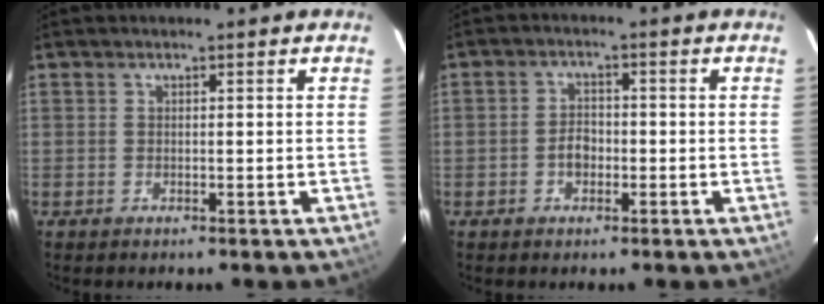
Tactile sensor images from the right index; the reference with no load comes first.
{"total": 3.2, "force": [-1.1, 2.3, 1.9], "torque": [-0.037, 0.007, -0.018]}